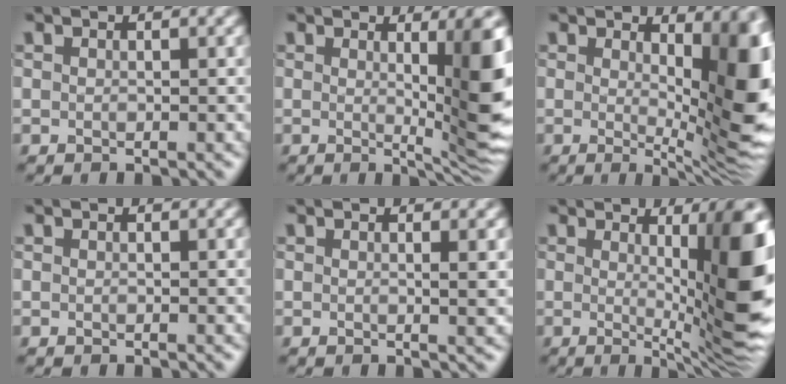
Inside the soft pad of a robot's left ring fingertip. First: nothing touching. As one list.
[{"total": 8.5, "force": [0.7, 1.9, 8.3], "torque": [-0.091, -0.010, 0.013]}, {"total": 11.2, "force": [1.1, 3.8, 10.5], "torque": [-0.106, -0.014, 0.023]}, {"total": 0.0}, {"total": 1.6, "force": [0.3, 0.5, 1.5], "torque": [-0.014, 0.000, -0.001]}, {"total": 12.1, "force": [0.7, 2.6, 11.8], "torque": [-0.132, -0.012, 0.015]}]